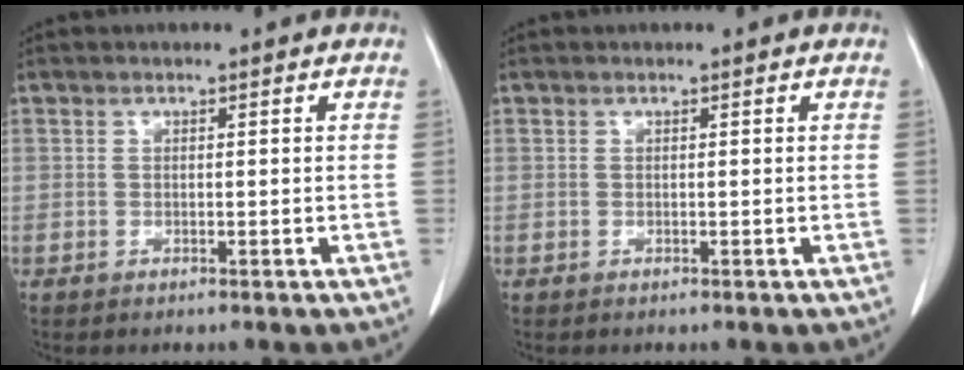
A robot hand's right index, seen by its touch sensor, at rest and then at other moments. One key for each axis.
{"total": 0.0}